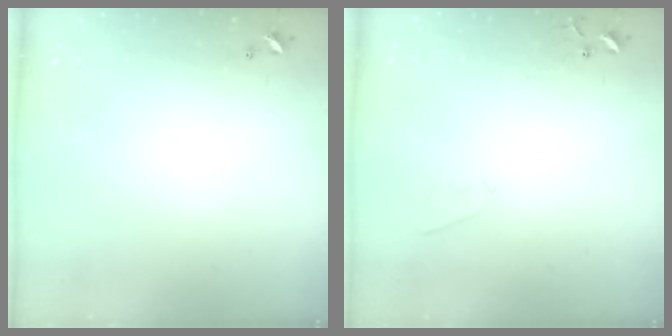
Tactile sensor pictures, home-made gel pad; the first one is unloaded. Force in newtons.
{"total": 4.2, "press": 4.2, "slide": 0.6}